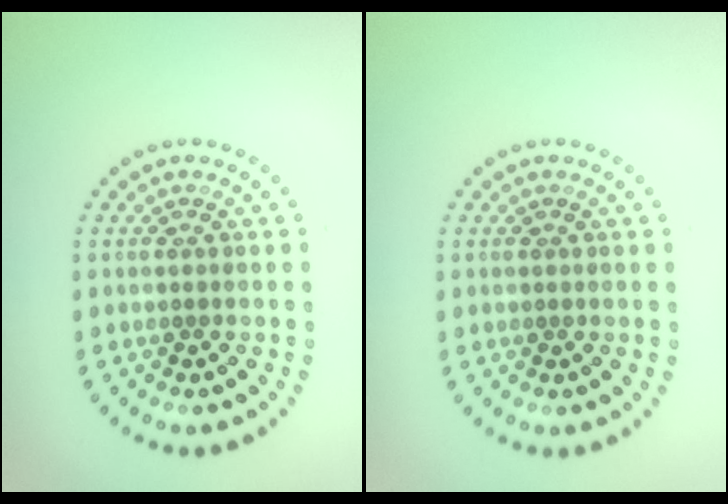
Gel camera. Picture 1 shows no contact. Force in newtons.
{"total": 0.0}